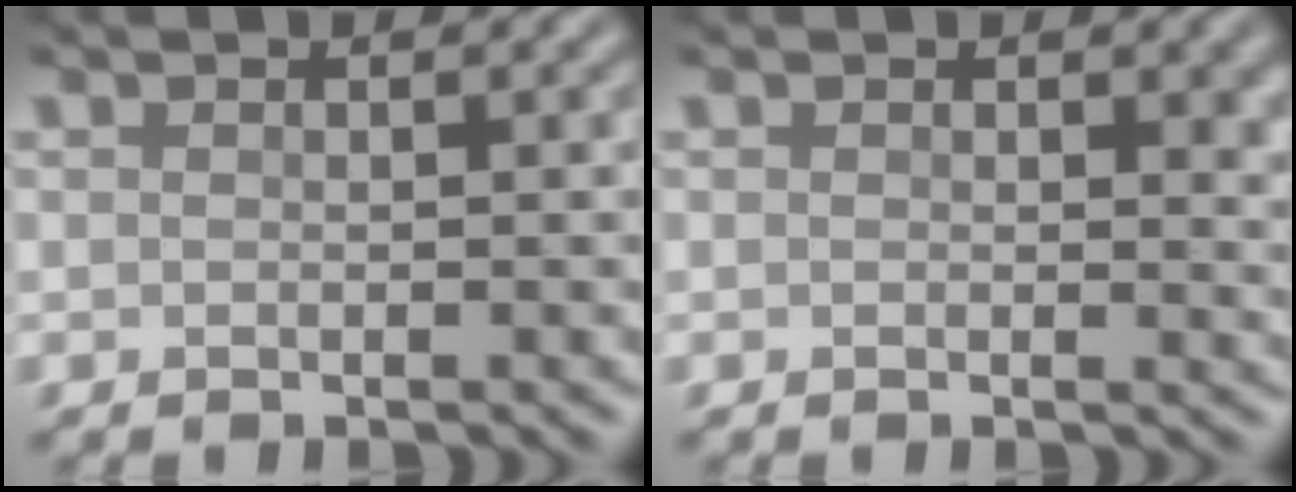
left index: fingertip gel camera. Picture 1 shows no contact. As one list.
[{"total": 1.9, "force": [0.5, 0.9, 1.6], "torque": [-0.011, -0.003, 0.005]}]